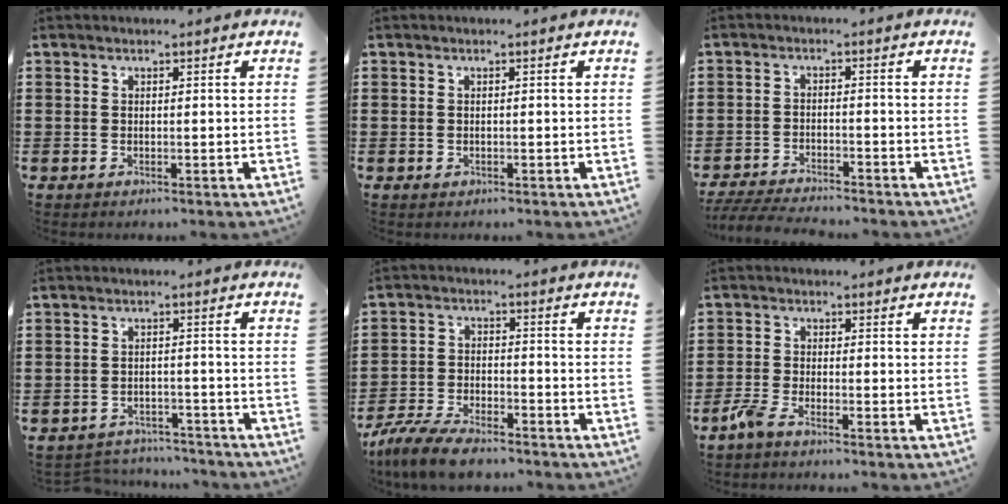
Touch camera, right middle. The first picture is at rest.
{"total": 0.5, "force": [0.4, -0.3, 0.0], "torque": [0.004, 0.001, 0.008]}
{"total": 3.6, "force": [-3.5, -0.3, 0.8], "torque": [-0.021, -0.008, -0.074]}
{"total": 2.8, "force": [-2.8, 0.0, -0.2], "torque": [0.001, 0.001, -0.061]}
{"total": 6.6, "force": [-5.9, 1.2, 2.9], "torque": [-0.063, 0.004, -0.114]}
{"total": 2.8, "force": [-2.1, 0.5, 1.7], "torque": [-0.059, -0.006, -0.049]}